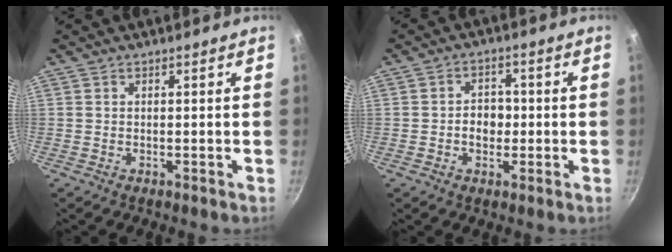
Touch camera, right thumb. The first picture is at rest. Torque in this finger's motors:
{"motor_torque": [-0.04, 0.03, 0.03, 0.02, 0.07]}